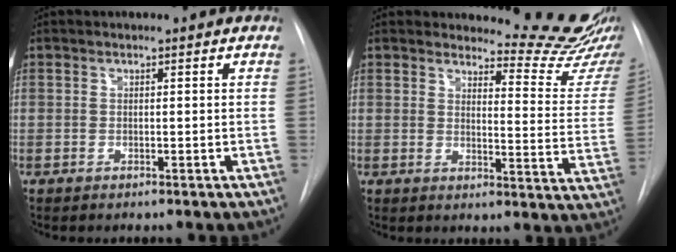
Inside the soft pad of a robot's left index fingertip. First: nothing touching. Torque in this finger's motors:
{"motor_torque": [0.94, -1.18, 0.09, -0.05]}